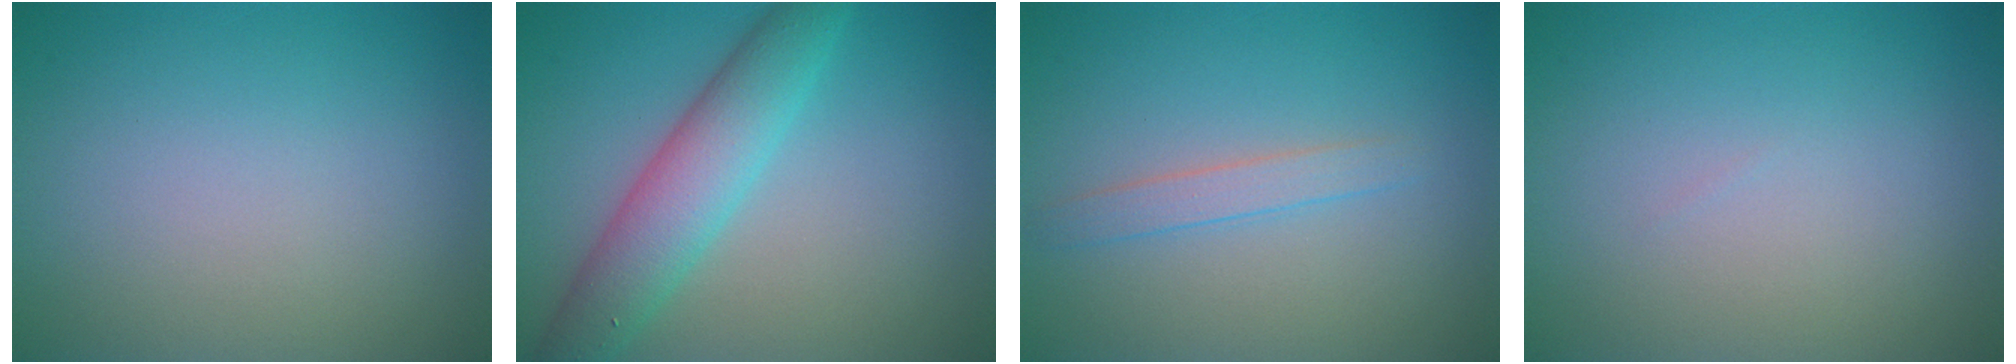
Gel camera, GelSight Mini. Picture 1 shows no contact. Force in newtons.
{"total": 5.3, "press": 5.3, "slide": 0.2}
{"total": 1.6, "press": 1.6, "slide": 0.1}
{"total": 0.0}